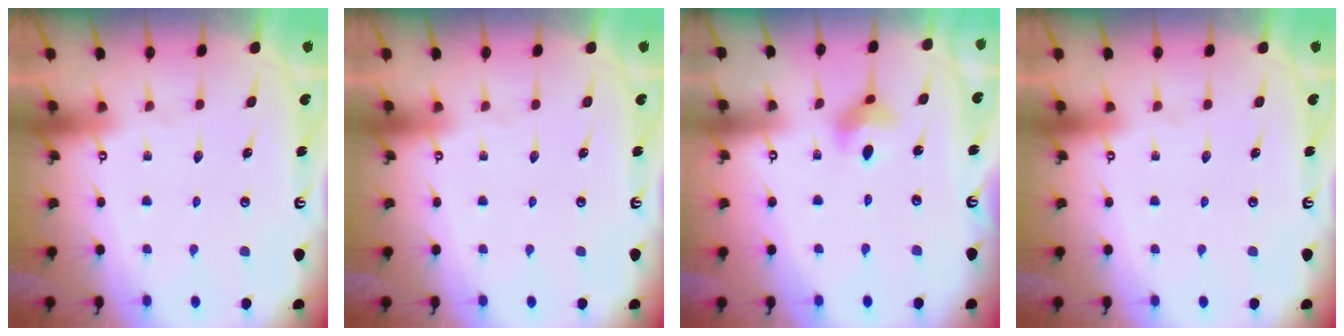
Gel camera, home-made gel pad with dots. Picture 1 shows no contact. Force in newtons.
{"total": 0.0}
{"total": 4.5, "press": 4.5, "slide": 0.7}
{"total": 0.0}